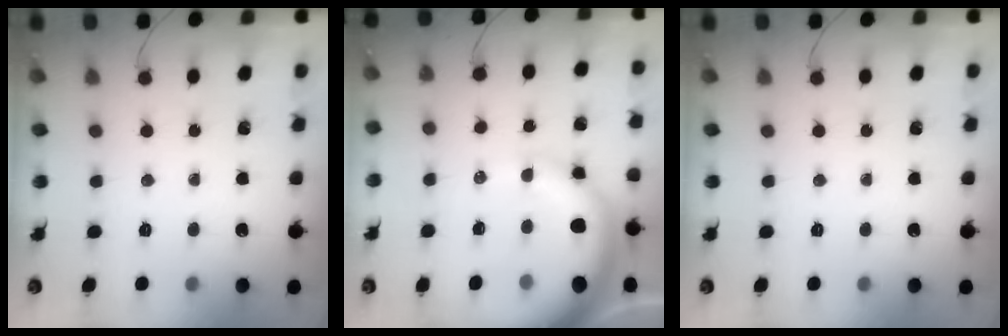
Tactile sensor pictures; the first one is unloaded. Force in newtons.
{"total": 13.7, "press": 13.4, "slide": 2.8}
{"total": 0.0}